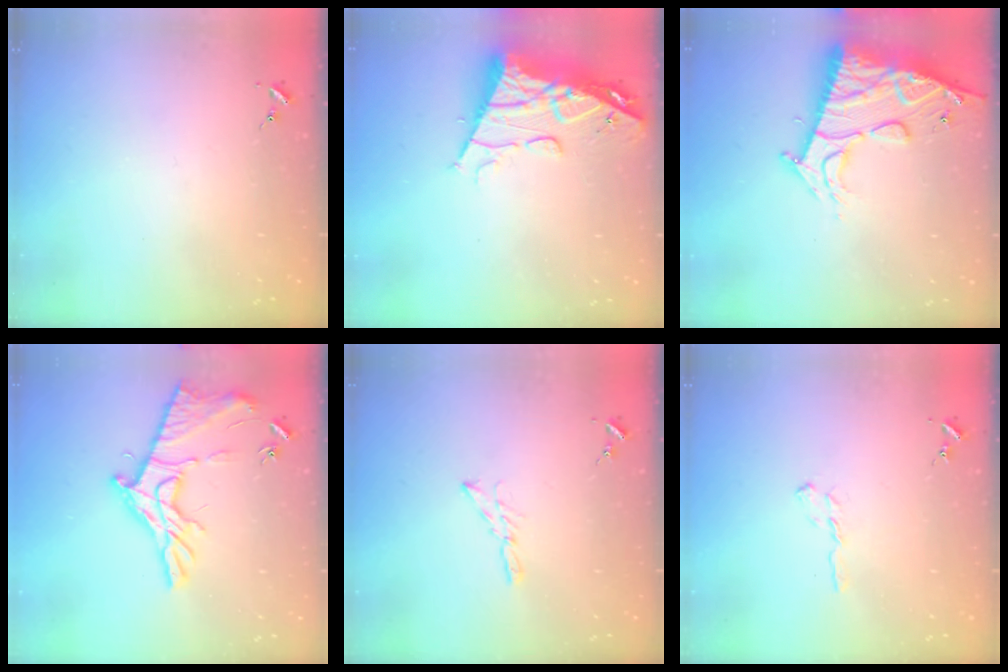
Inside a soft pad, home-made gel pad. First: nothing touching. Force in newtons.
{"total": 15.2, "press": 15.1, "slide": 1.8}
{"total": 18.9, "press": 18.8, "slide": 1.8}
{"total": 17.4, "press": 17.3, "slide": 0.9}
{"total": 4.7, "press": 4.7, "slide": 0.1}
{"total": 5.5, "press": 5.5, "slide": 0.6}